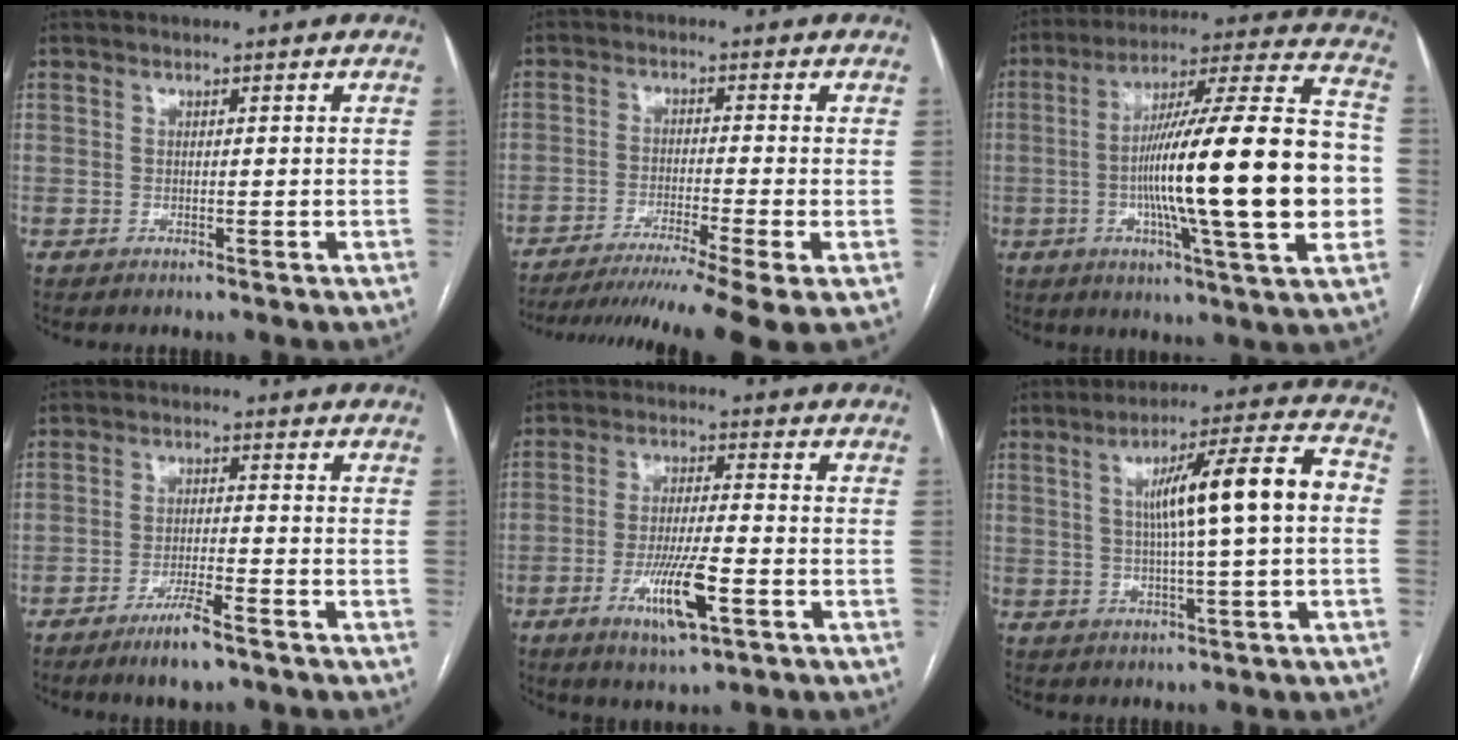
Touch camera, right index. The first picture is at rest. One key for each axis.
{"total": 15.0, "fx": -11.8, "fy": -1.4, "fz": 9.2, "tx": -0.129, "ty": -0.032, "tz": -0.183}
{"total": 26.2, "fx": -3.2, "fy": 1.5, "fz": 26.0, "tx": -0.375, "ty": 0.008, "tz": -0.059}
{"total": 5.8, "fx": -4.0, "fy": 0.4, "fz": 4.1, "tx": -0.079, "ty": -0.009, "tz": -0.071}
{"total": 9.4, "fx": -3.8, "fy": 1.2, "fz": 8.5, "tx": -0.160, "ty": -0.013, "tz": -0.062}
{"total": 12.6, "fx": 1.0, "fy": 0.5, "fz": 12.5, "tx": -0.194, "ty": 0.023, "tz": 0.015}